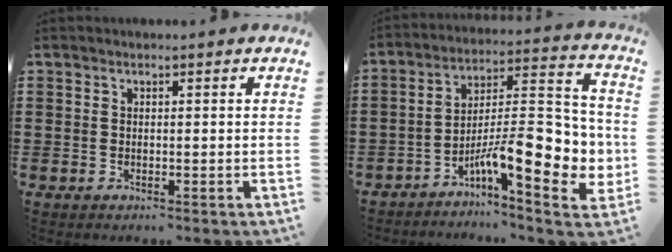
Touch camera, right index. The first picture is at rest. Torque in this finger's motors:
{"motor_torque": [2.04, -0.10, 0.41, 0.21]}